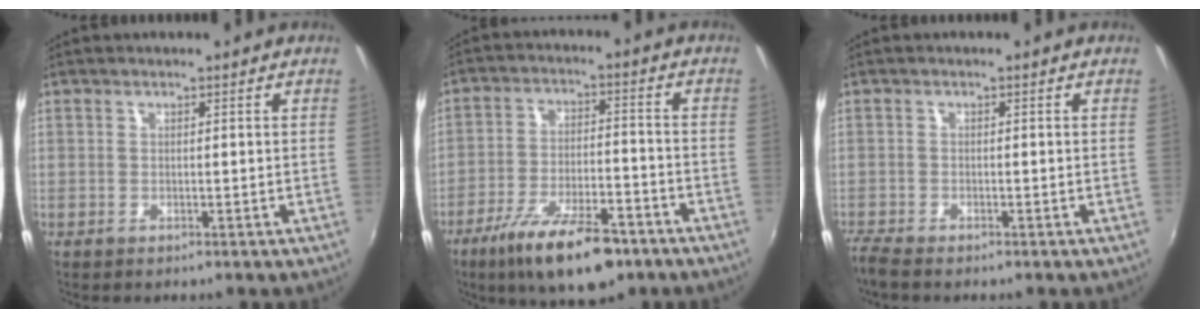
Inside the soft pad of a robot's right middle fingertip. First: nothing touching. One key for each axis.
{"total": 15.1, "fx": -10.2, "fy": 4.8, "fz": 10.0, "tx": -0.198, "ty": -0.027, "tz": -0.167}
{"total": 2.9, "fx": -2.6, "fy": 0.3, "fz": 1.2, "tx": -0.036, "ty": -0.015, "tz": -0.054}